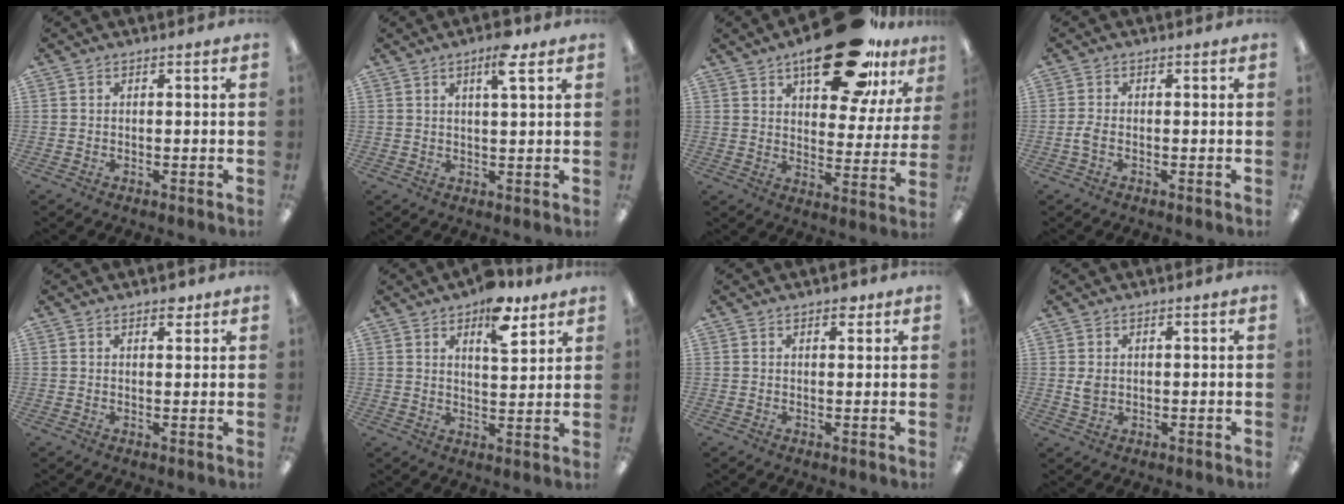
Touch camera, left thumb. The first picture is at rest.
{"total": 6.0, "force": [3.5, 1.3, 4.7], "torque": [-0.079, -0.004, 0.054]}
{"total": 22.8, "force": [14.5, 9.9, 14.6], "torque": [-0.193, -0.074, 0.233]}
{"total": 2.2, "force": [-0.5, 1.1, 1.8], "torque": [-0.032, 0.004, -0.008]}
{"total": 2.7, "force": [2.0, 1.4, 1.2], "torque": [-0.002, -0.008, 0.031]}
{"total": 10.2, "force": [6.9, 4.5, 6.1], "torque": [-0.073, -0.035, 0.114]}
{"total": 2.3, "force": [1.6, 1.2, 1.1], "torque": [0.001, -0.006, 0.023]}
{"total": 2.6, "force": [0.7, 2.0, 1.5], "torque": [-0.022, 0.001, 0.010]}